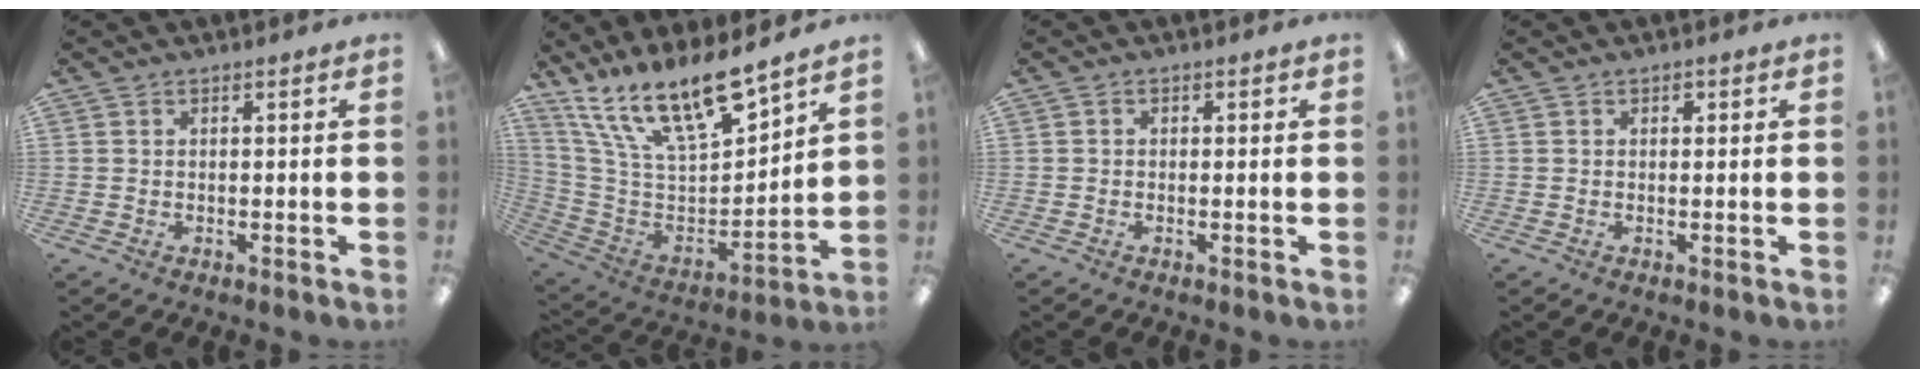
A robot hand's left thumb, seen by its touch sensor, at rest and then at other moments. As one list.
[{"total": 18.4, "force": [15.0, 4.2, 9.7], "torque": [-0.195, -0.109, 0.265]}, {"total": 1.0, "force": [-0.6, 0.7, 0.4], "torque": [-0.006, 0.004, -0.012]}, {"total": 0.9, "force": [0.4, 0.5, 0.5], "torque": [-0.004, 0.003, 0.005]}]